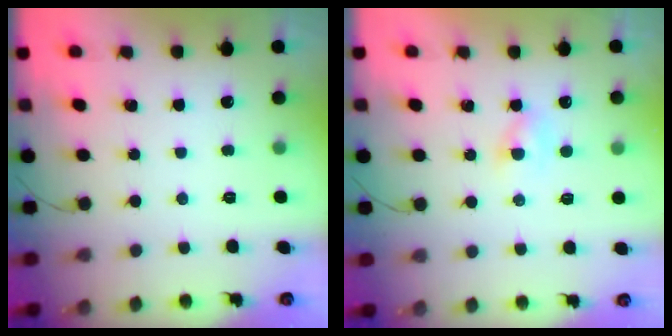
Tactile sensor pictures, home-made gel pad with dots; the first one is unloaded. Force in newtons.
{"total": 1.9, "press": 1.6, "slide": 1.0}